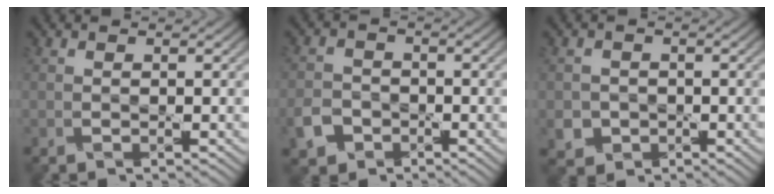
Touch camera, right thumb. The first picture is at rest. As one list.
[{"total": 4.1, "force": [-2.3, 3.1, 1.4], "torque": [-0.041, -0.004, -0.052]}, {"total": 3.3, "force": [-1.1, 3.1, 0.6], "torque": [-0.015, -0.005, -0.029]}]